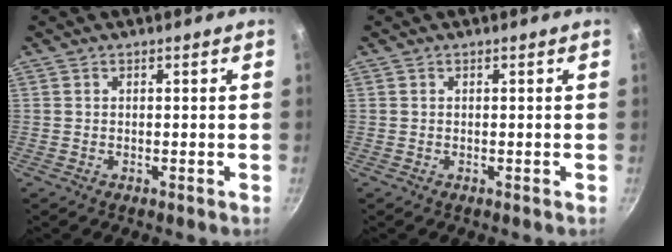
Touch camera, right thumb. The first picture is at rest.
{"total": 0.0}